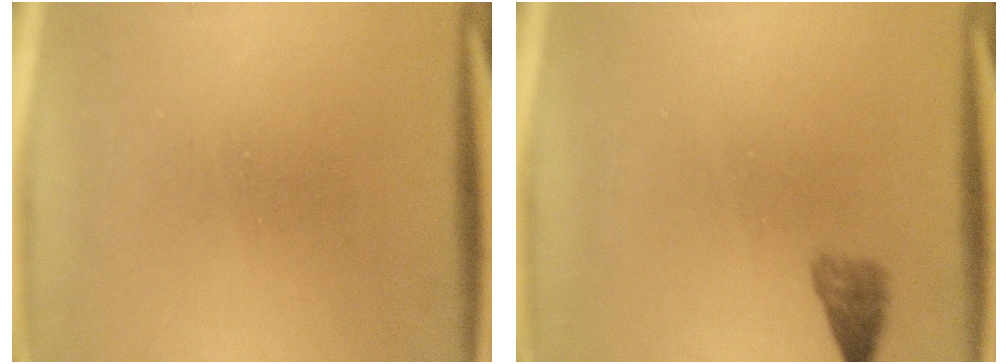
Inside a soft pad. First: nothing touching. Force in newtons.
{"total": 2.4}